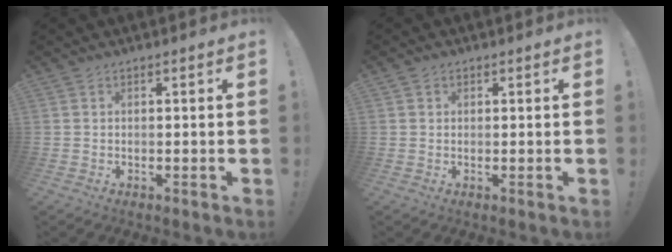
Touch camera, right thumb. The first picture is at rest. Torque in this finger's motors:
{"motor_torque": [0.16, -0.30, -0.12, -0.16, -0.09]}